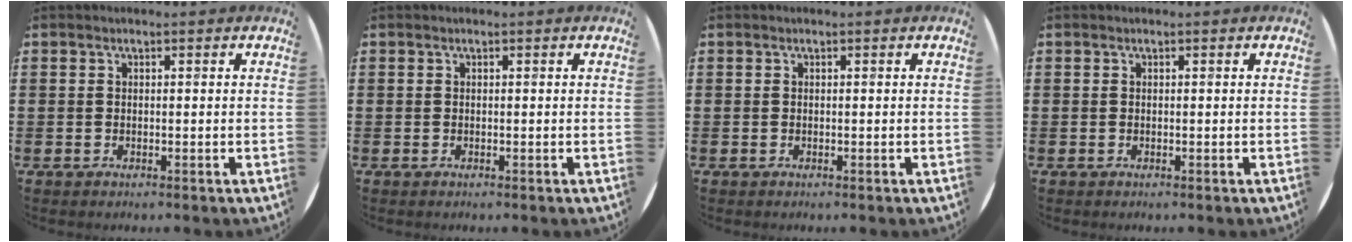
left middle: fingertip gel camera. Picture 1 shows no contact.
{"total": 0.0}
{"total": 0.0}
{"total": 0.0}